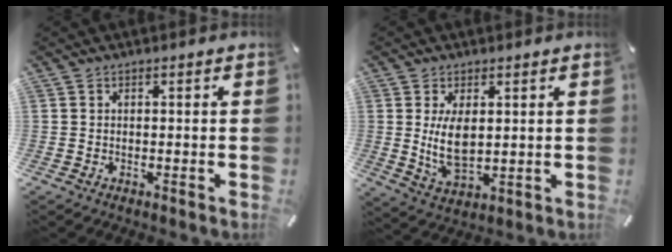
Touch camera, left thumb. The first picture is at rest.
{"total": 8.2, "force": [1.4, 4.4, 6.7], "torque": [-0.148, -0.015, 0.021]}